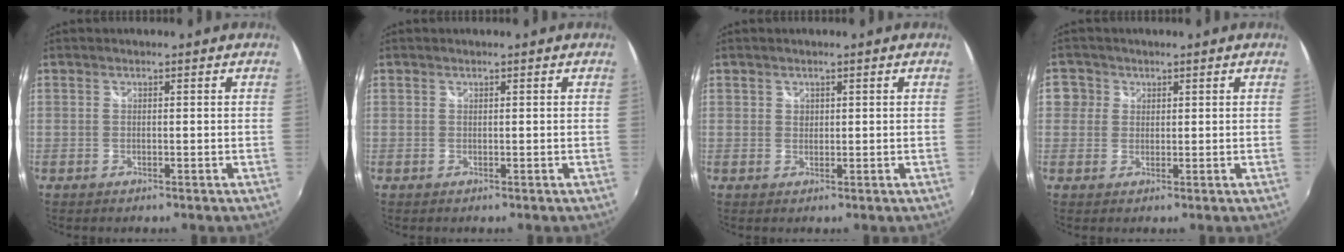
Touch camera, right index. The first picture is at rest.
{"total": 0.0}
{"total": 1.0, "force": [0.3, 1.0, 0.1], "torque": [0.000, 0.002, 0.003]}
{"total": 3.0, "force": [0.2, 3.0, 0.3], "torque": [0.006, 0.017, 0.002]}